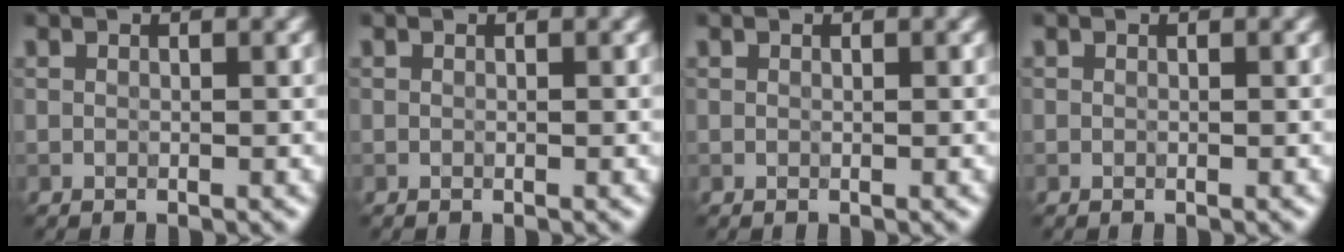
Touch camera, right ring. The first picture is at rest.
{"total": 0.0}
{"total": 0.0}
{"total": 0.0}